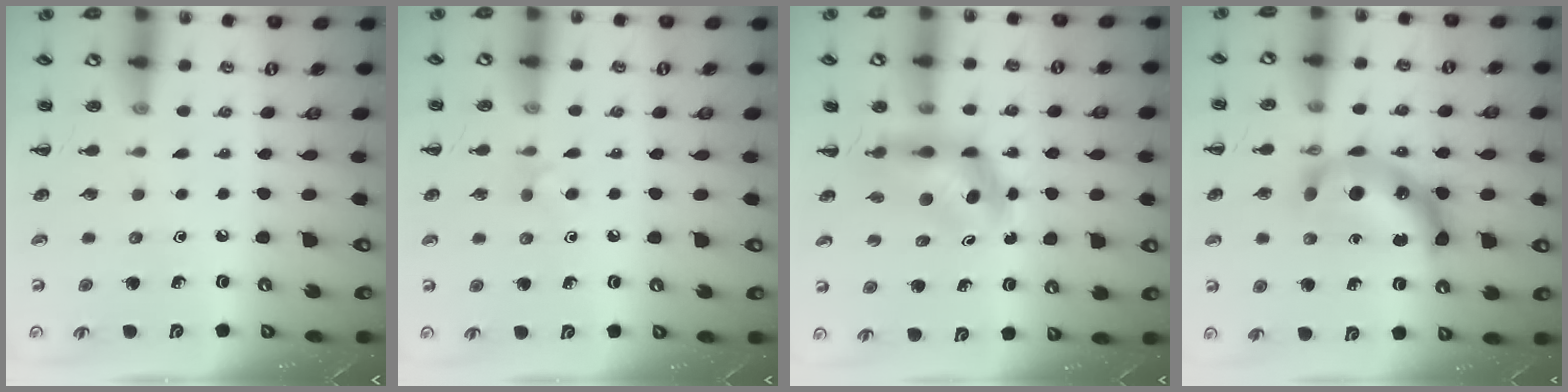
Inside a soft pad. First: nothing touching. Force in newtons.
{"total": 3.9, "press": 3.6, "slide": 1.5}
{"total": 4.8, "press": 4.7, "slide": 0.6}
{"total": 15.6, "press": 15.6, "slide": 0.5}